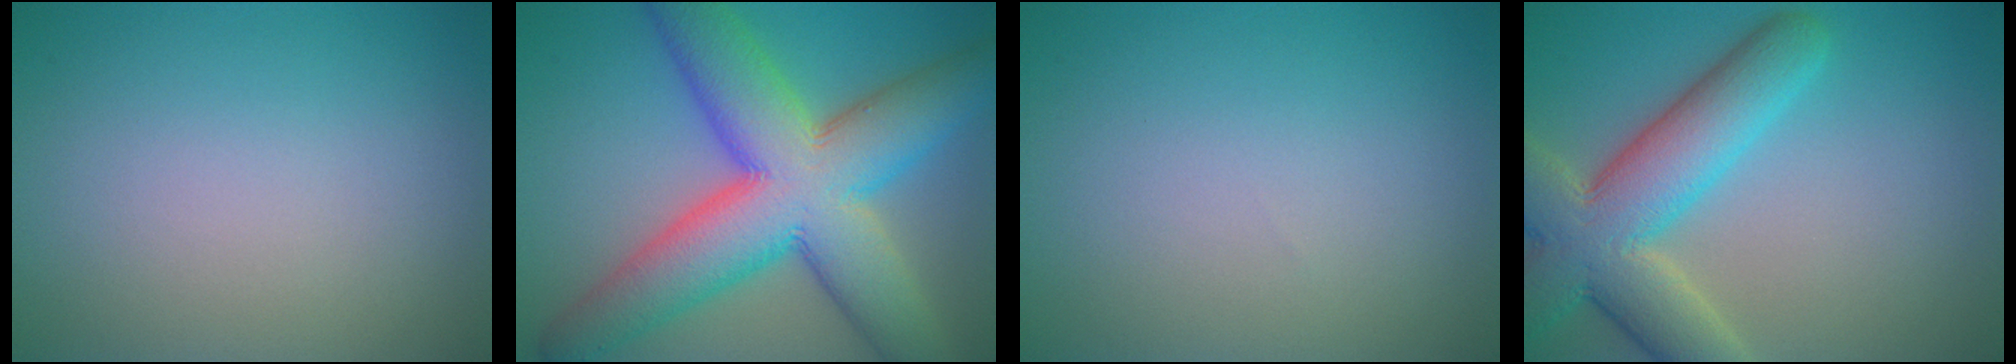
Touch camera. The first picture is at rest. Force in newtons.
{"total": 13.8, "press": 13.8, "slide": 0.3}
{"total": 0.0}
{"total": 9.0, "press": 9.0, "slide": 0.6}